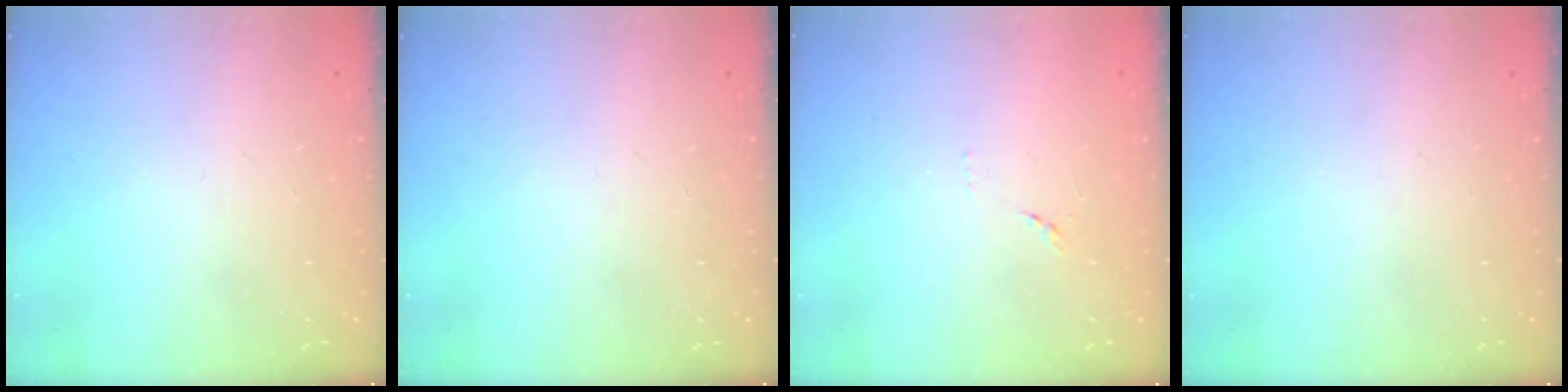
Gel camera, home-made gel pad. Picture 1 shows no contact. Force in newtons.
{"total": 0.0}
{"total": 7.6, "press": 7.6, "slide": 0.7}
{"total": 0.0}